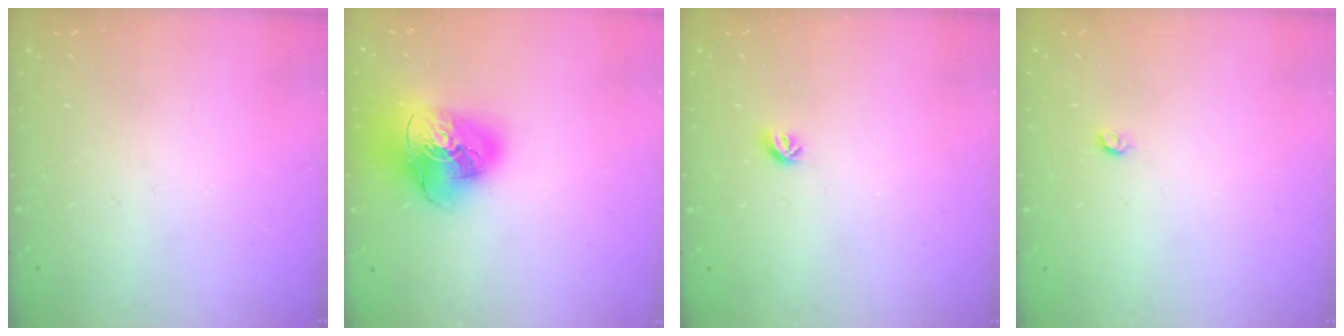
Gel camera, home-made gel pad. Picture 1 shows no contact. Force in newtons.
{"total": 19.0, "press": 18.8, "slide": 2.5}
{"total": 4.7, "press": 4.6, "slide": 0.9}
{"total": 3.5, "press": 3.4, "slide": 0.6}